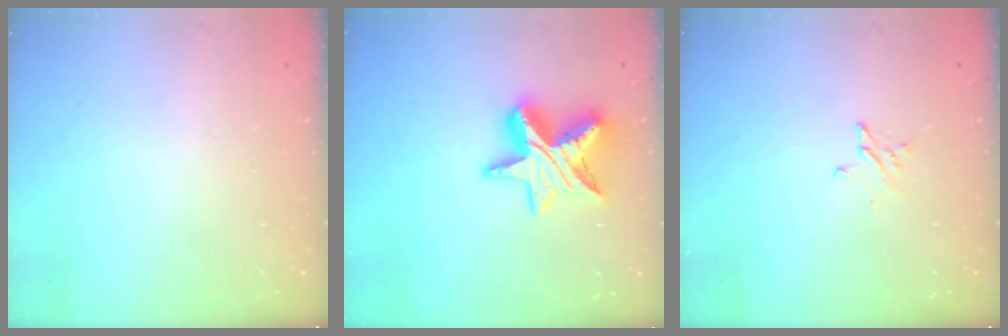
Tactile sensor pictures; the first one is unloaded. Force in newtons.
{"total": 14.0, "press": 13.9, "slide": 1.1}
{"total": 2.2, "press": 2.2, "slide": 0.2}